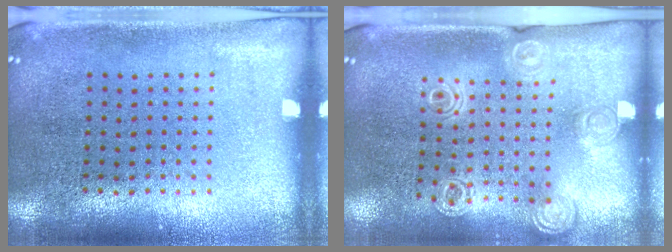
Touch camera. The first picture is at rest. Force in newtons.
{"total": 1.4, "press": 1.4, "slide": 0.1}